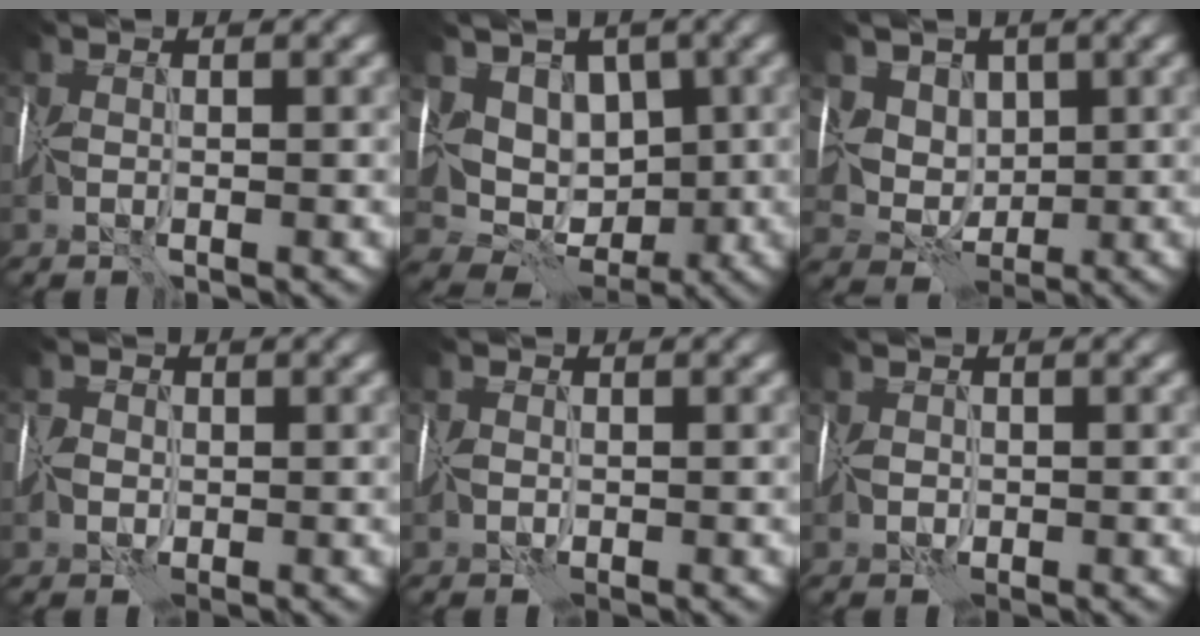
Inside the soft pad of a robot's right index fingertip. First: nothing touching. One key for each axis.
{"total": 6.4, "fx": 1.8, "fy": 5.2, "fz": 3.3, "tx": -0.028, "ty": 0.000, "tz": 0.025}
{"total": 3.9, "fx": 2.0, "fy": 3.2, "fz": 0.9, "tx": -0.019, "ty": -0.006, "tz": 0.043}
{"total": 1.1, "fx": 0.1, "fy": 1.1, "fz": -0.3, "tx": 0.015, "ty": 0.005, "tz": -0.002}
{"total": 0.5, "fx": 0.1, "fy": 0.3, "fz": -0.5, "tx": 0.011, "ty": 0.004, "tz": -0.003}
{"total": 0.6, "fx": 0.1, "fy": 0.2, "fz": -0.5, "tx": 0.011, "ty": 0.002, "tz": -0.002}